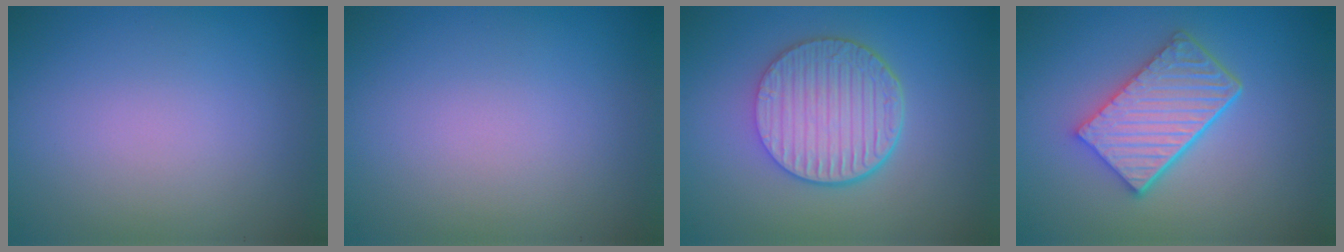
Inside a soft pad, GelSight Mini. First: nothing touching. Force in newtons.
{"total": 0.0}
{"total": 6.4, "press": 4.6, "slide": 4.5}
{"total": 5.6, "press": 4.2, "slide": 3.7}